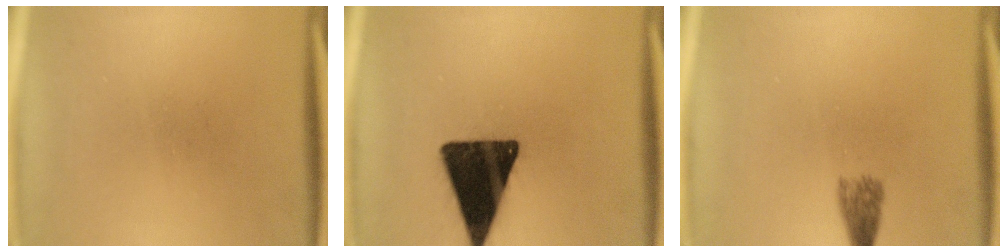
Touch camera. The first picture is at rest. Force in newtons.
{"total": 17.7}
{"total": 2.7}